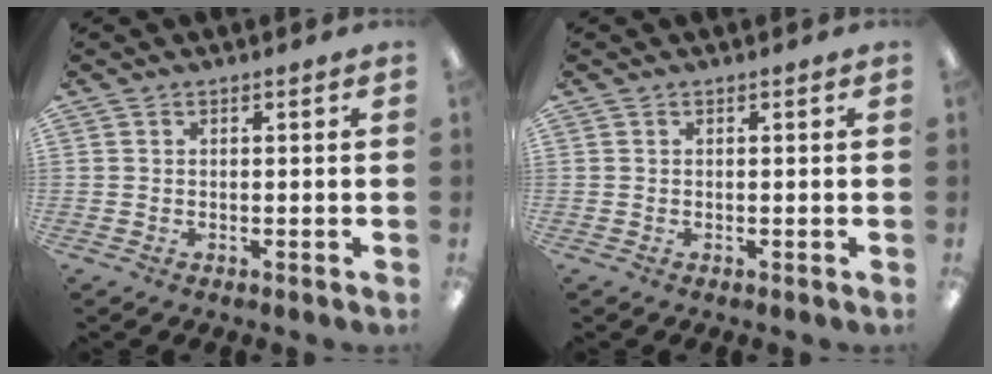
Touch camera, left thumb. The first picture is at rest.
{"total": 0.0}